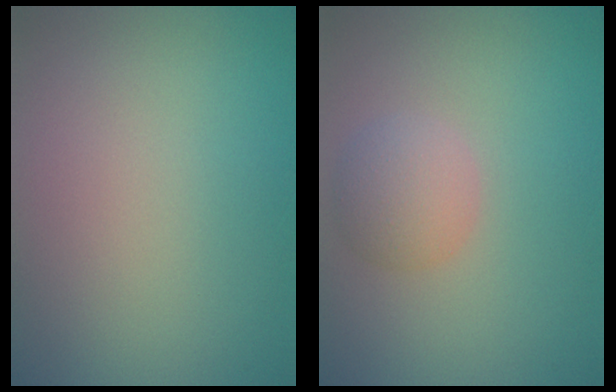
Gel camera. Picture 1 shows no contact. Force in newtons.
{"total": 2.8, "press": 2.8, "slide": 0.2}